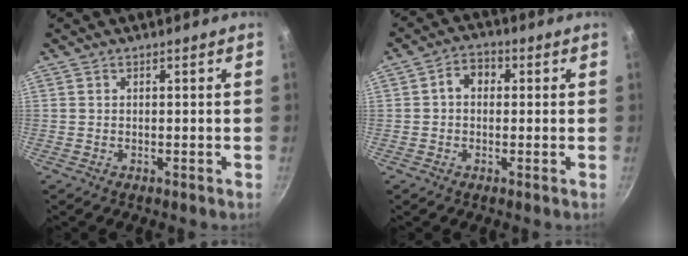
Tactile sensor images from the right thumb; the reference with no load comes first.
{"total": 4.6, "force": [0.6, 3.6, 2.9], "torque": [-0.027, 0.012, -0.001]}